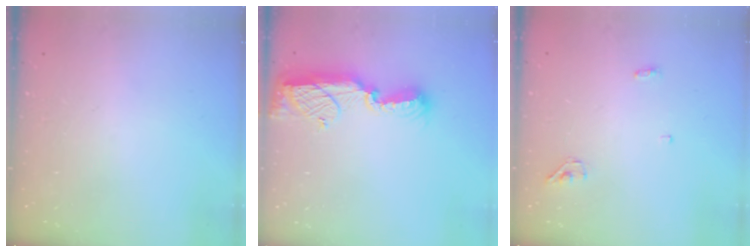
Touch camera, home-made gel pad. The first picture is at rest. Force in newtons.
{"total": 13.3, "press": 12.2, "slide": 5.5}
{"total": 3.4, "press": 3.3, "slide": 1.0}